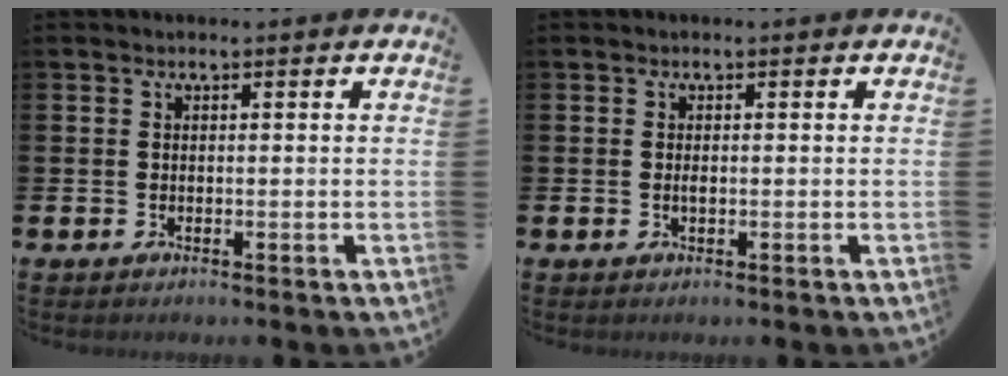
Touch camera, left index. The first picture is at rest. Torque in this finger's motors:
{"motor_torque": [0.14, 0.17, 0.00, 0.00]}